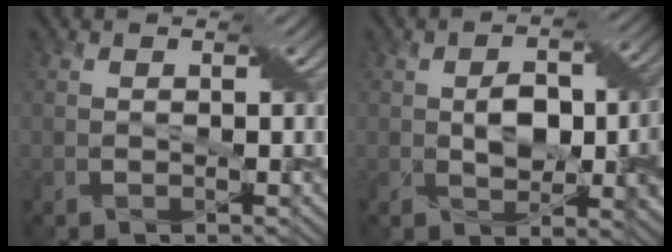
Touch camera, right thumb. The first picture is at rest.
{"total": 8.3, "force": [-0.2, 4.5, 7.0], "torque": [-0.110, -0.002, 0.001]}